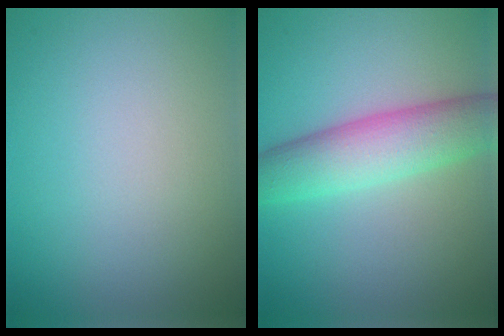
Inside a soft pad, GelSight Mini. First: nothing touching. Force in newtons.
{"total": 6.1, "press": 6.1, "slide": 0.2}